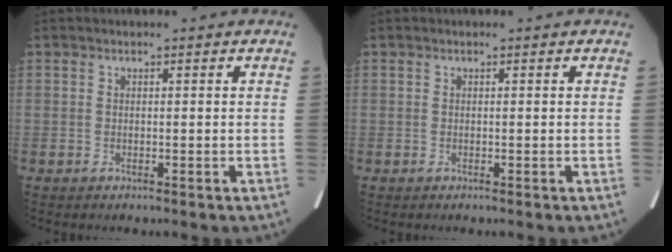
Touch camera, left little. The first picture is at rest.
{"total": 0.0}